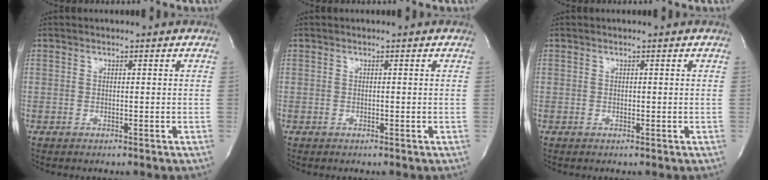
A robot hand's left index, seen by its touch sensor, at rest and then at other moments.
{"total": 0.0}
{"total": 0.0}